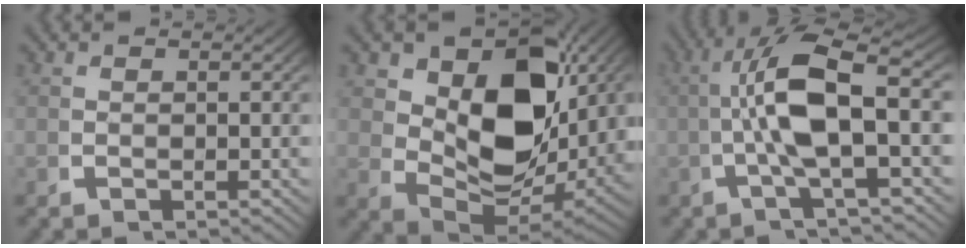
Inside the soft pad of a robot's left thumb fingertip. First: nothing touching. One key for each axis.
{"total": 14.4, "fx": 2.2, "fy": 8.8, "fz": 11.1, "tx": -0.214, "ty": -0.065, "tz": 0.065}
{"total": 9.6, "fx": 0.7, "fy": 3.3, "fz": 9.0, "tx": -0.171, "ty": 0.002, "tz": 0.009}